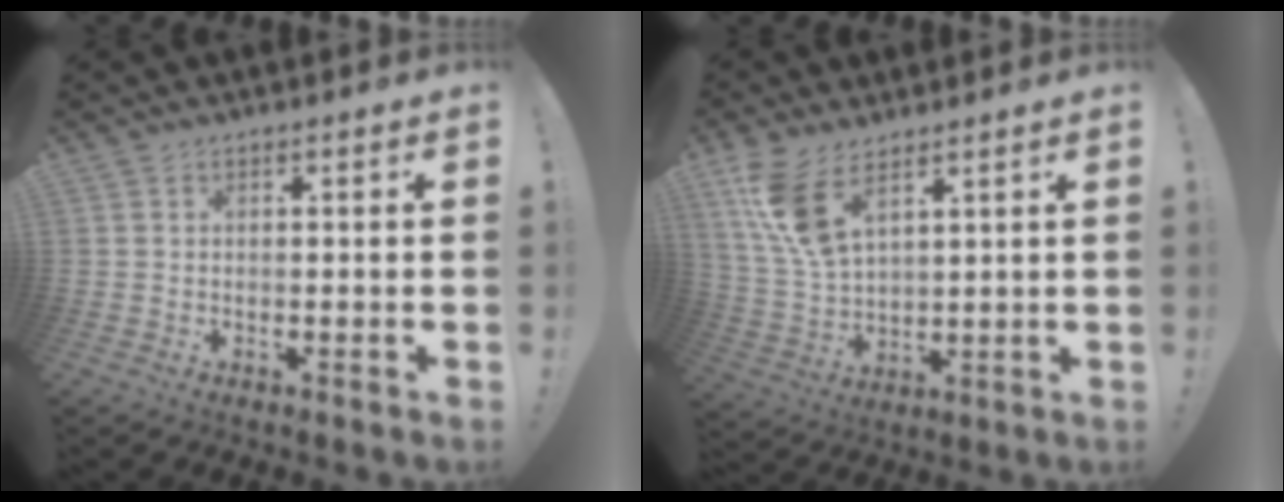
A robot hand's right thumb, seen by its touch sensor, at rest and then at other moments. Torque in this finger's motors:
{"motor_torque": [0.39, 0.54, 0.56, 0.56, 0.37]}